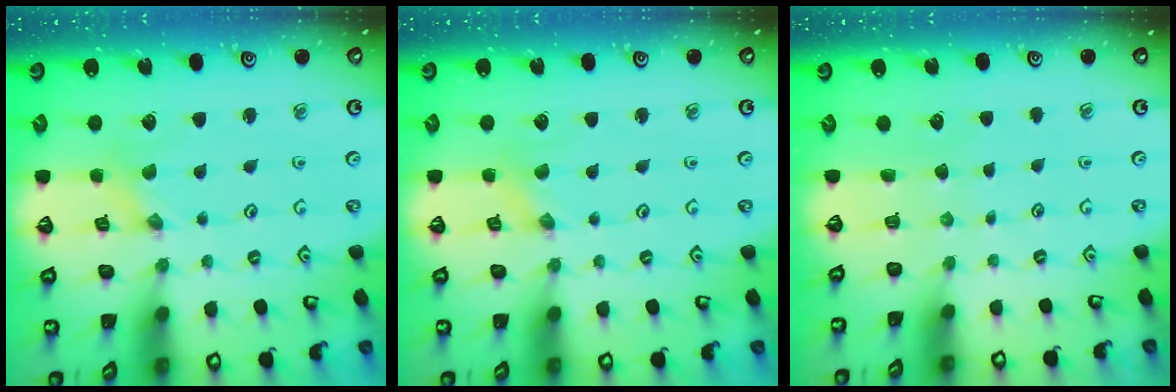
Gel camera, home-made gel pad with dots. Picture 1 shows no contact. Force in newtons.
{"total": 0.9, "press": 0.9, "slide": 0.1}
{"total": 0.0}